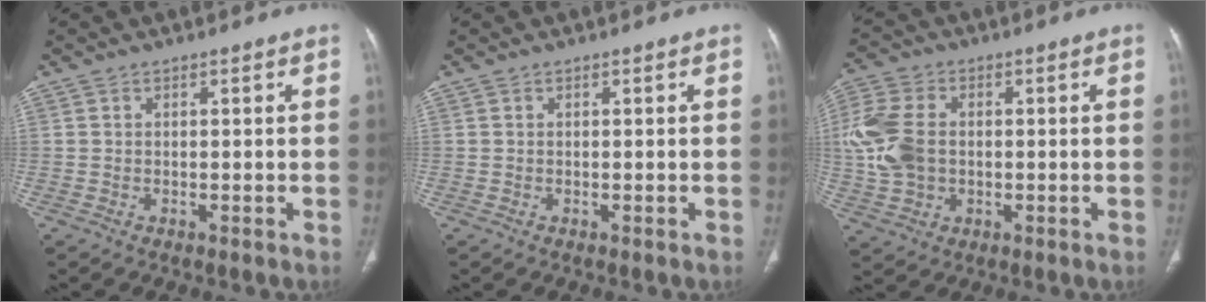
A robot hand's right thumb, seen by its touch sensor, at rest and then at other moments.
{"total": 0.0}
{"total": 11.5, "force": [0.3, 8.2, 8.0], "torque": [-0.176, 0.010, 0.007]}